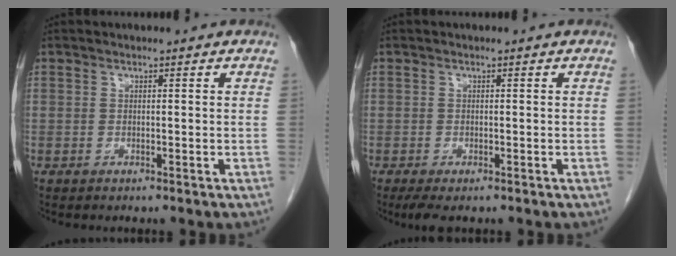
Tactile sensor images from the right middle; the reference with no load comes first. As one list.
[{"total": 2.7, "force": [-1.8, 1.0, 1.8], "torque": [-0.035, -0.008, -0.027]}]